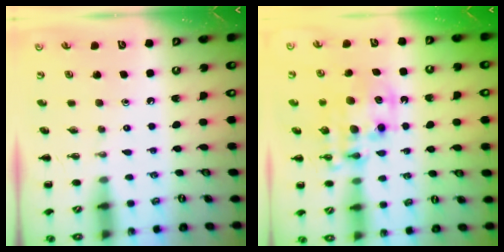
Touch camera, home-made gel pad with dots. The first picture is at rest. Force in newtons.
{"total": 11.4, "press": 11.0, "slide": 3.1}